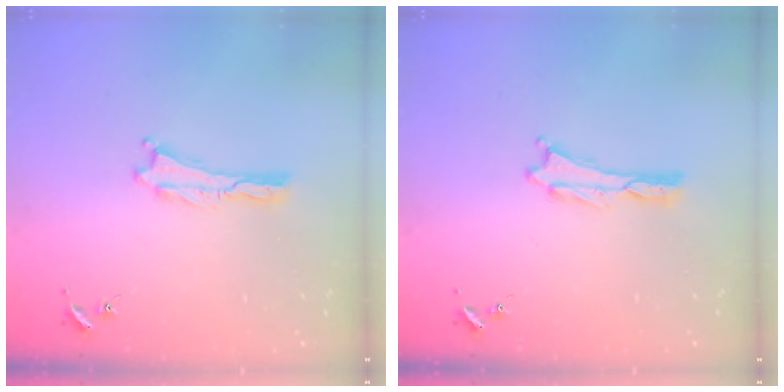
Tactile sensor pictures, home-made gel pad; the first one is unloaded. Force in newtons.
{"total": 0.0}